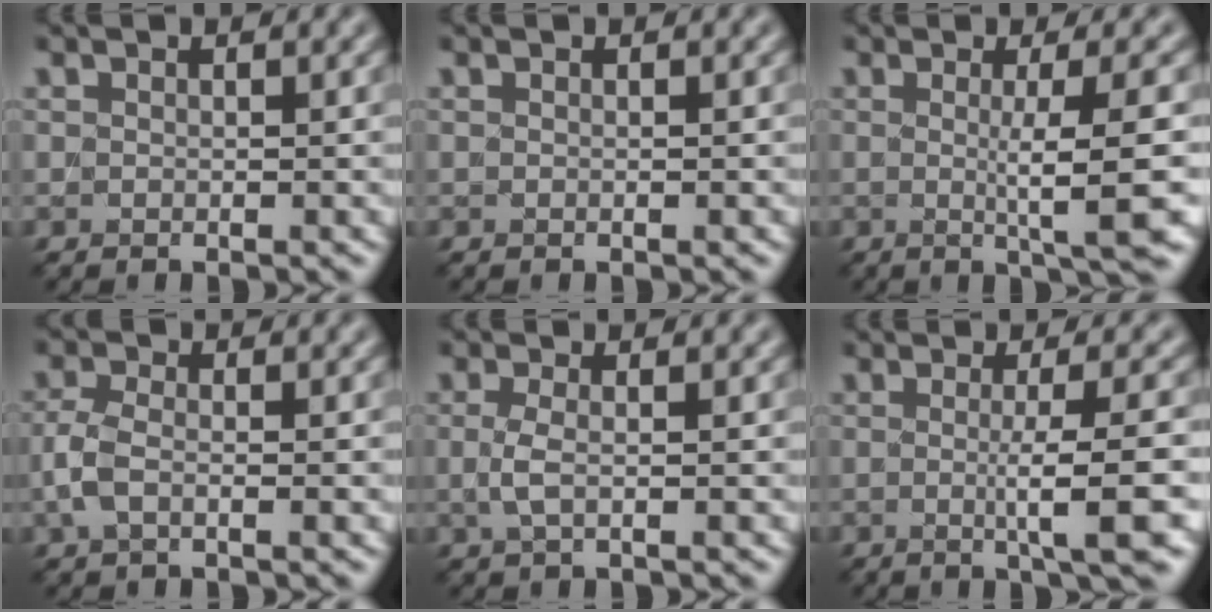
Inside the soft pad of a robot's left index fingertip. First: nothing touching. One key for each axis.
{"total": 0.0}
{"total": 5.8, "fx": -0.3, "fy": 0.9, "fz": 5.8, "tx": -0.085, "ty": -0.004, "tz": -0.002}
{"total": 2.5, "fx": -0.8, "fy": 1.2, "fz": 2.0, "tx": -0.053, "ty": 0.003, "tz": -0.021}
{"total": 1.4, "fx": -0.1, "fy": 0.4, "fz": 1.3, "tx": -0.035, "ty": -0.001, "tz": -0.001}
{"total": 4.9, "fx": -0.5, "fy": 0.8, "fz": 4.8, "tx": -0.071, "ty": -0.005, "tz": -0.008}